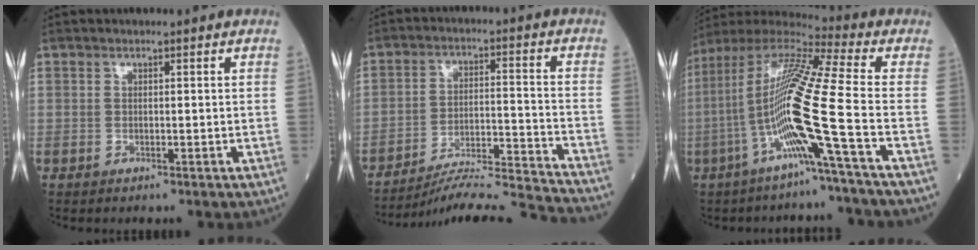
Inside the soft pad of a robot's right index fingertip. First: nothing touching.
{"total": 16.5, "force": [-15.8, -2.3, 3.9], "torque": [-0.058, -0.008, -0.238]}
{"total": 16.6, "force": [-4.9, -1.9, 15.7], "torque": [-0.310, -0.002, -0.109]}